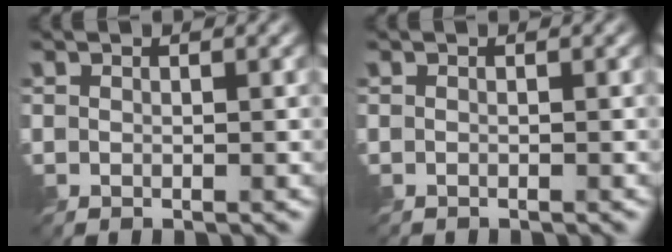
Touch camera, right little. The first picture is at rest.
{"total": 0.7, "force": [-0.7, 0.0, 0.0], "torque": [0.004, -0.006, -0.012]}